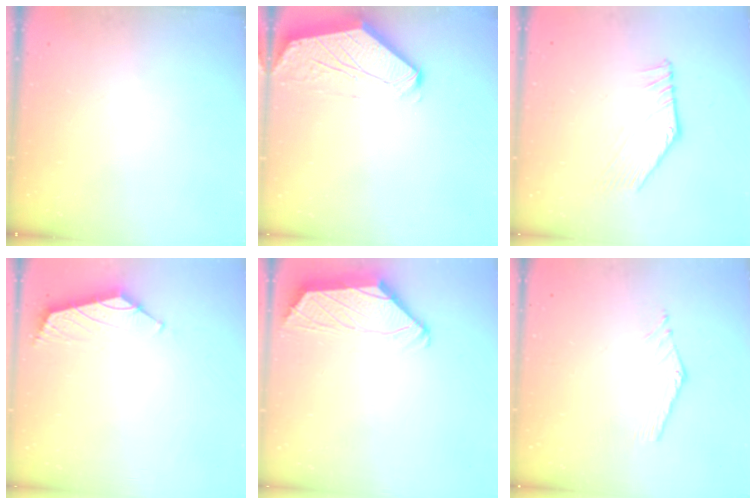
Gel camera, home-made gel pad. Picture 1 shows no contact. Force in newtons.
{"total": 0.0}
{"total": 2.8, "press": 2.8, "slide": 0.0}
{"total": 1.8, "press": 1.6, "slide": 0.7}
{"total": 1.8, "press": 1.6, "slide": 0.7}
{"total": 0.0}